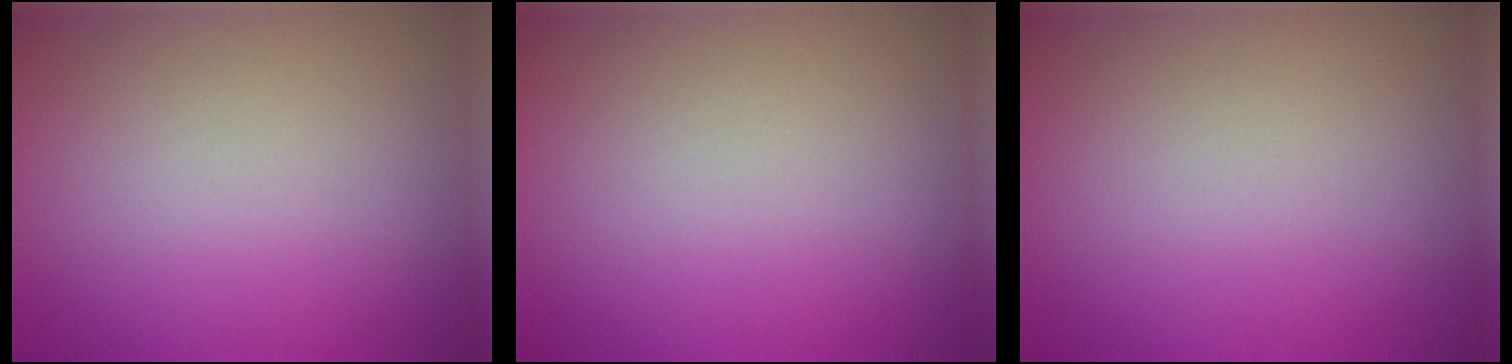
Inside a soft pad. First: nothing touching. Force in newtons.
{"total": 0.0}
{"total": 0.0}